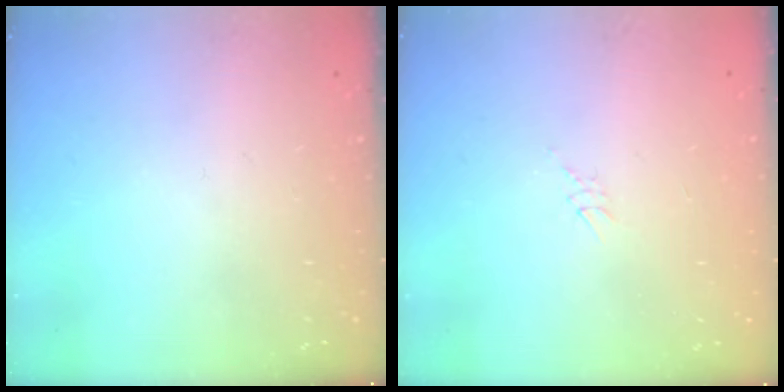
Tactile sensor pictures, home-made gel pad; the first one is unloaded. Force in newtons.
{"total": 2.6, "press": 2.6, "slide": 0.2}